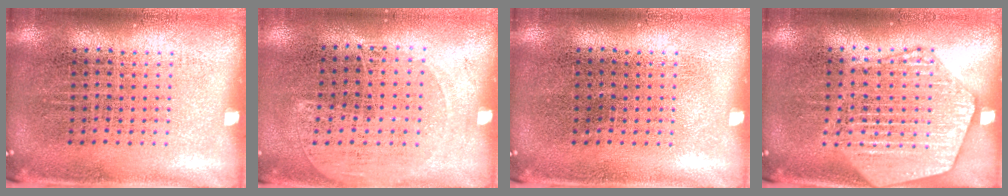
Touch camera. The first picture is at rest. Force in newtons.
{"total": 1.3, "press": 1.0, "slide": 0.7}
{"total": 0.0}
{"total": 2.2, "press": 2.2, "slide": 0.2}